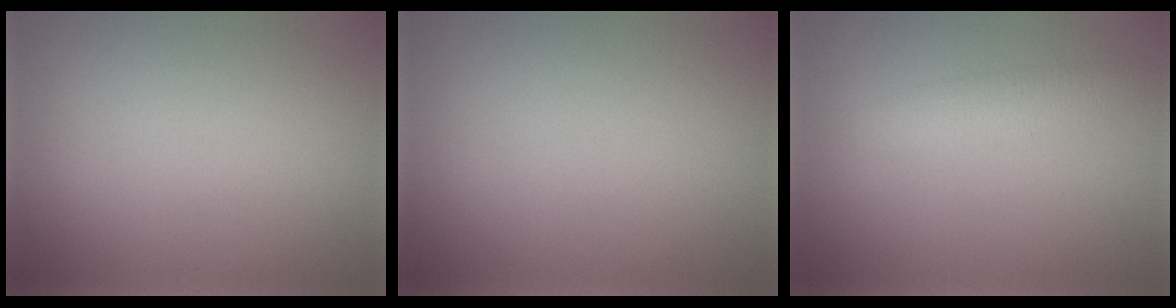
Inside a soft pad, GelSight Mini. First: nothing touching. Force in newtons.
{"total": 0.0}
{"total": 2.5, "press": 2.5, "slide": 0.1}